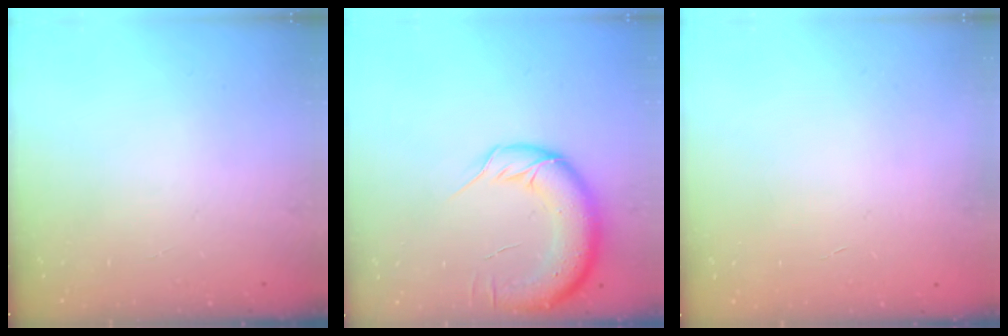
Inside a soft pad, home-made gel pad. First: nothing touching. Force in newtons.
{"total": 14.6, "press": 14.3, "slide": 3.1}
{"total": 0.6, "press": 0.6, "slide": 0.2}